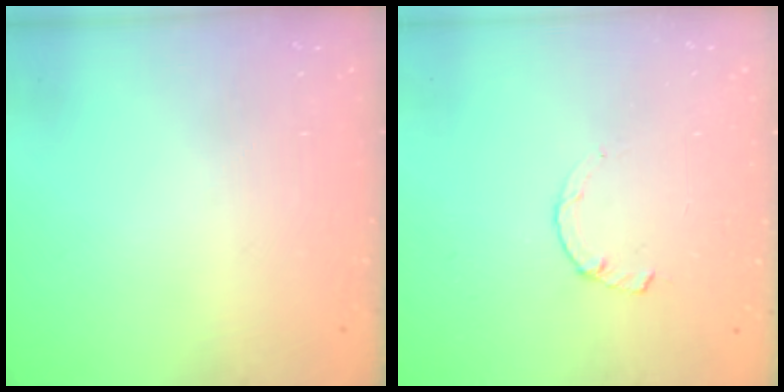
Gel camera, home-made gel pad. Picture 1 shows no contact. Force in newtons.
{"total": 2.2, "press": 2.2, "slide": 0.2}